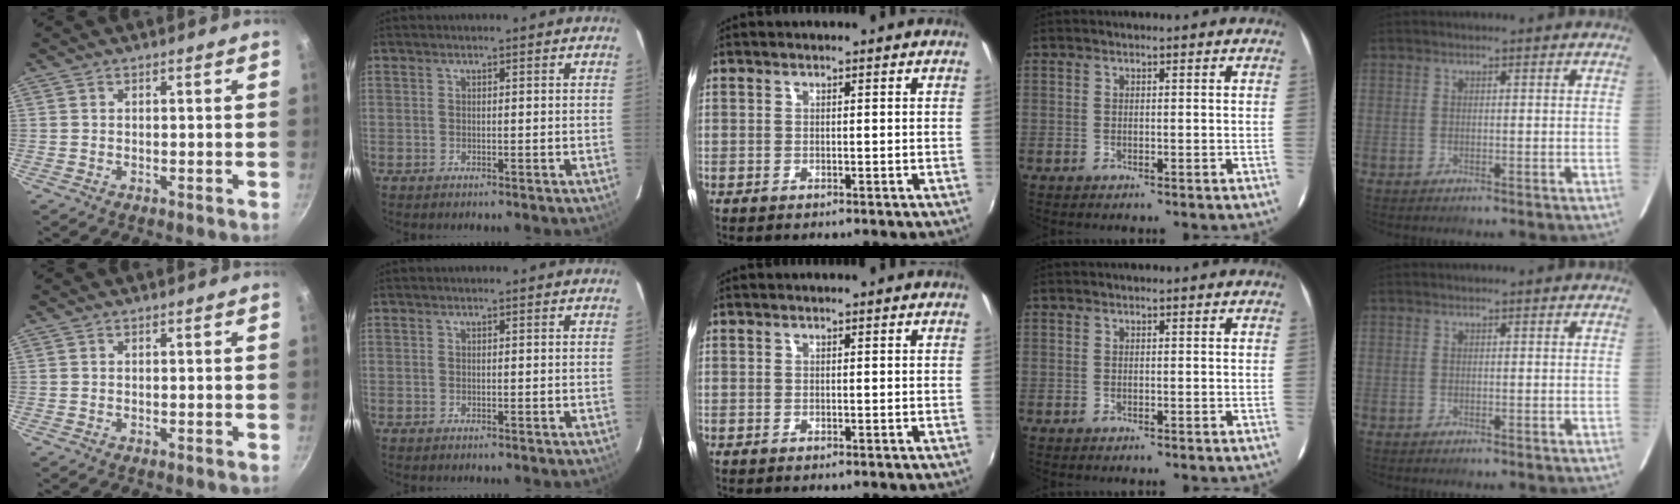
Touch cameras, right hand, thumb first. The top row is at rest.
{}